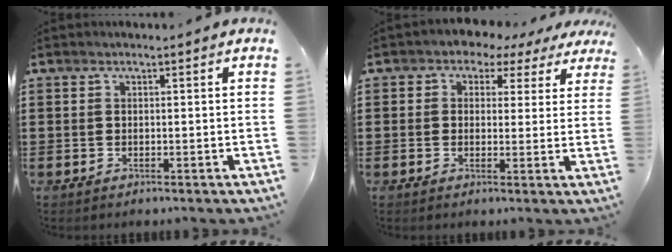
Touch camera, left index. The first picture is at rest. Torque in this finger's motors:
{"motor_torque": [2.14, 0.00, 0.75, 0.02]}